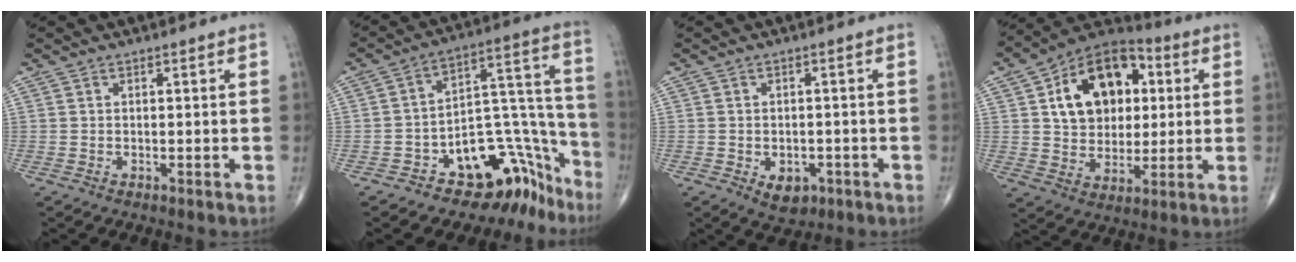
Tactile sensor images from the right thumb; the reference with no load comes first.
{"total": 15.9, "force": [-11.0, 9.0, 7.3], "torque": [-0.009, 0.161, -0.163]}
{"total": 4.7, "force": [-1.8, 3.2, 2.9], "torque": [-0.030, 0.006, -0.016]}
{"total": 18.3, "force": [4.5, 12.8, 12.3], "torque": [-0.154, 0.008, 0.071]}